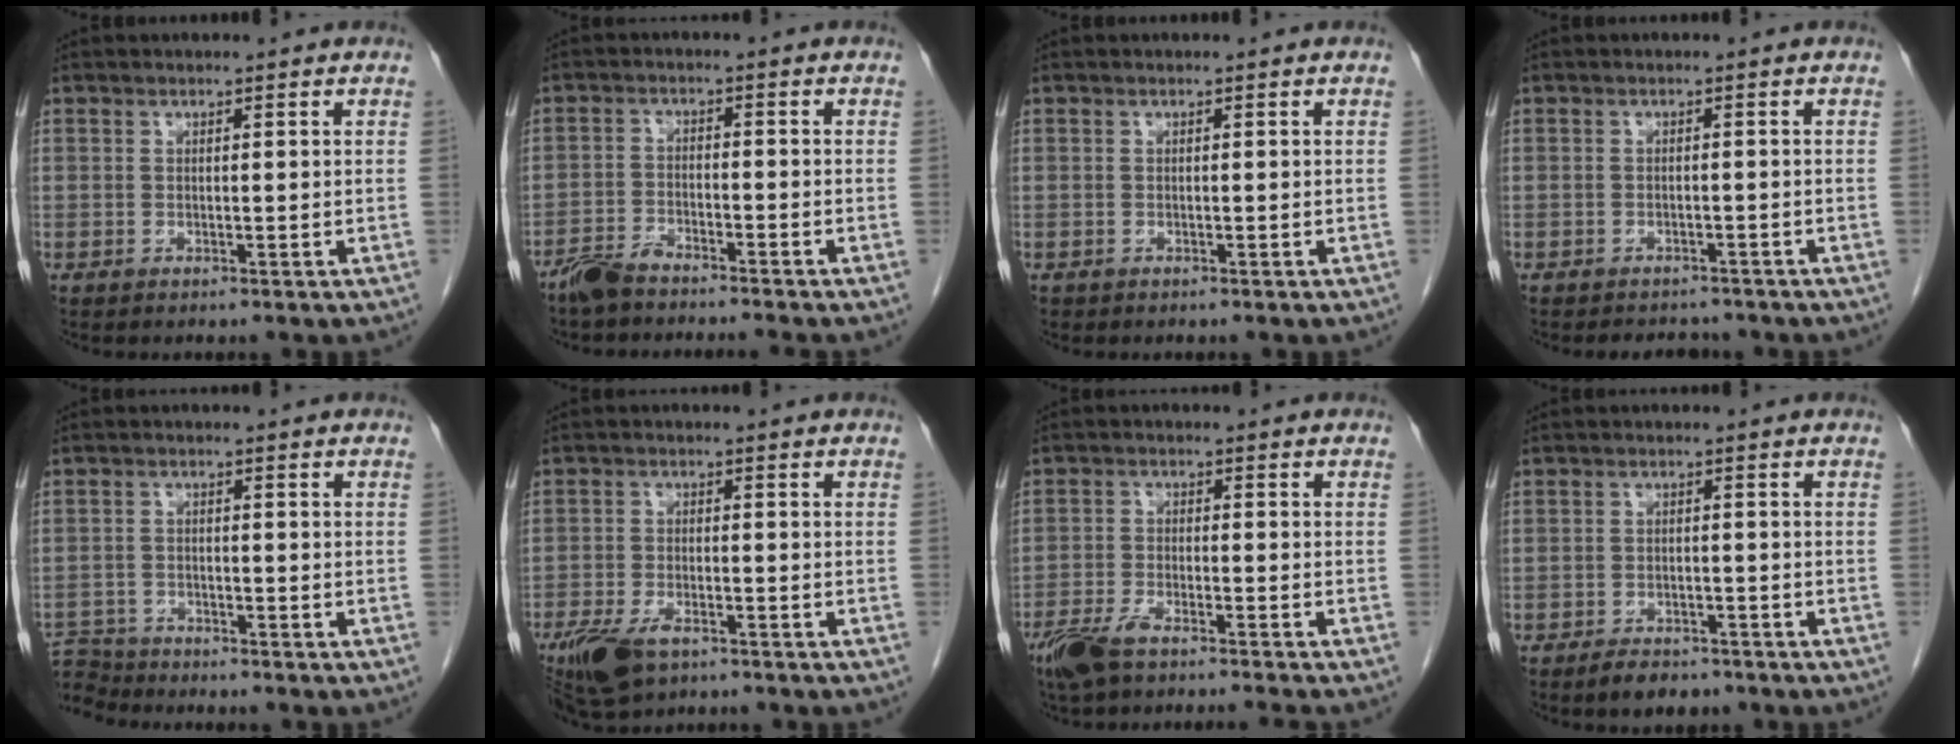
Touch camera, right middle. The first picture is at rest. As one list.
[{"total": 4.7, "force": [-4.4, 0.1, 1.7], "torque": [-0.031, -0.015, -0.082]}, {"total": 0.0}, {"total": 3.8, "force": [-3.5, 1.5, 0.4], "torque": [-0.009, -0.001, -0.046]}, {"total": 6.7, "force": [-6.5, 1.5, 0.1], "torque": [-0.008, 0.002, -0.123]}, {"total": 7.9, "force": [-5.3, 3.4, 4.8], "torque": [-0.093, -0.011, -0.093]}, {"total": 7.3, "force": [-6.2, 0.2, 4.0], "torque": [-0.070, -0.018, -0.111]}, {"total": 4.0, "force": [-3.1, 1.9, 1.5], "torque": [-0.030, -0.001, -0.043]}]